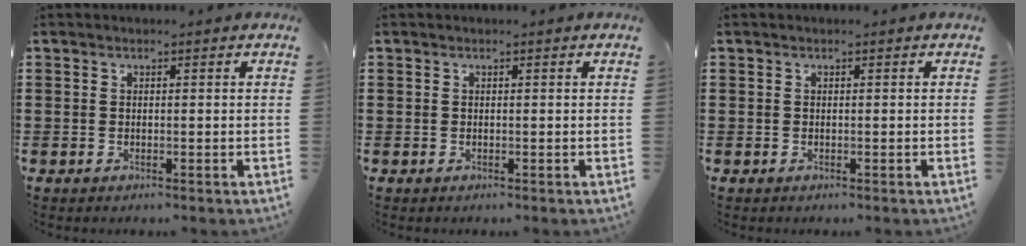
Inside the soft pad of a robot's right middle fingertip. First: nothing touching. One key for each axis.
{"total": 0.0}
{"total": 0.0}